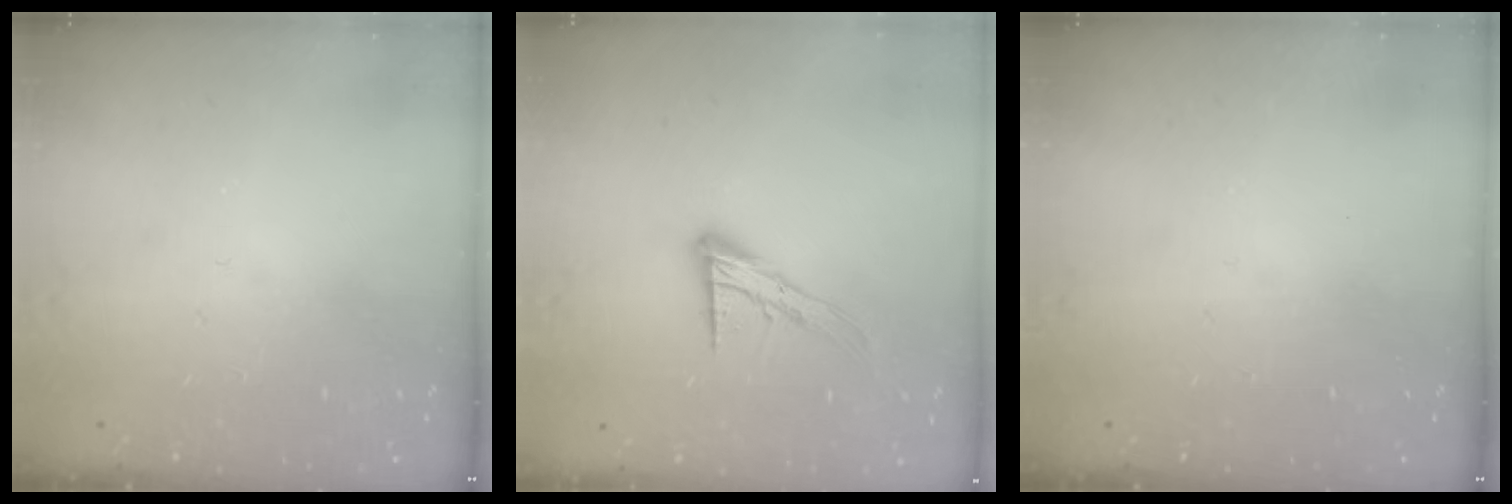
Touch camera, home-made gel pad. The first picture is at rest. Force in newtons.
{"total": 12.0, "press": 12.0, "slide": 1.0}
{"total": 0.0}